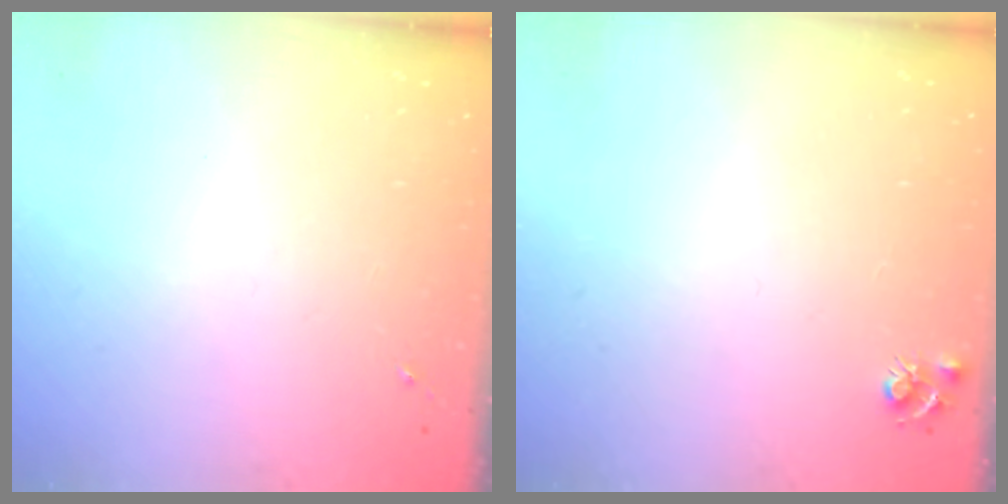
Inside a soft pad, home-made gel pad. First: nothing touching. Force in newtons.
{"total": 4.8, "press": 4.7, "slide": 0.7}